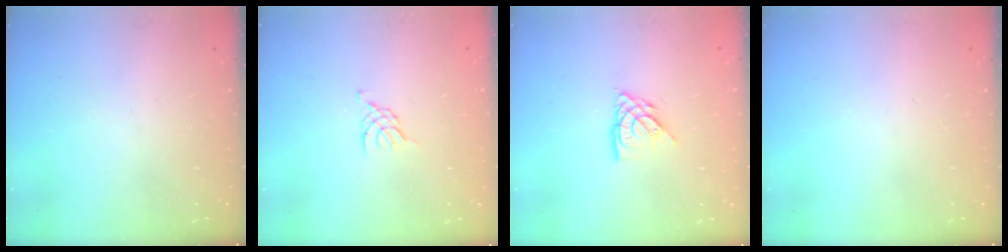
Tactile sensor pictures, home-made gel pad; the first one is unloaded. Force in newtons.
{"total": 3.2, "press": 3.1, "slide": 0.7}
{"total": 7.6, "press": 7.6, "slide": 0.5}
{"total": 0.0}